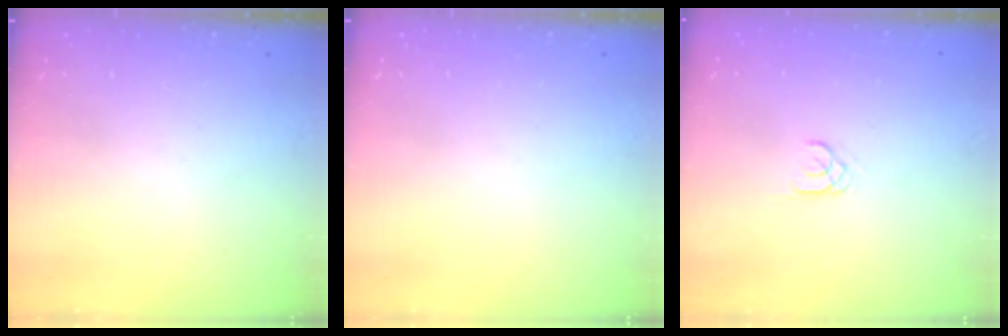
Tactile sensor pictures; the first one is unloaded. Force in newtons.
{"total": 0.0}
{"total": 1.8, "press": 1.7, "slide": 0.2}